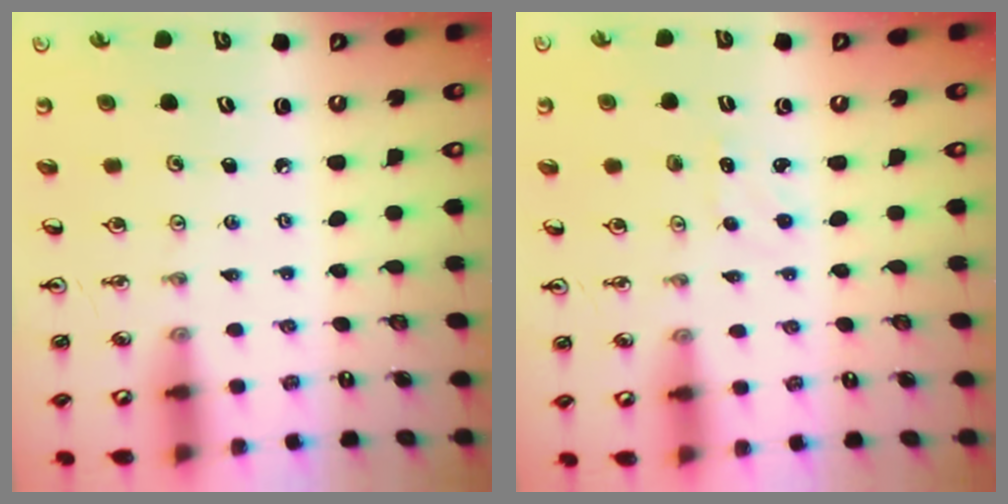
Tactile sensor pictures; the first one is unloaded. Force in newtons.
{"total": 2.2, "press": 2.2, "slide": 0.3}